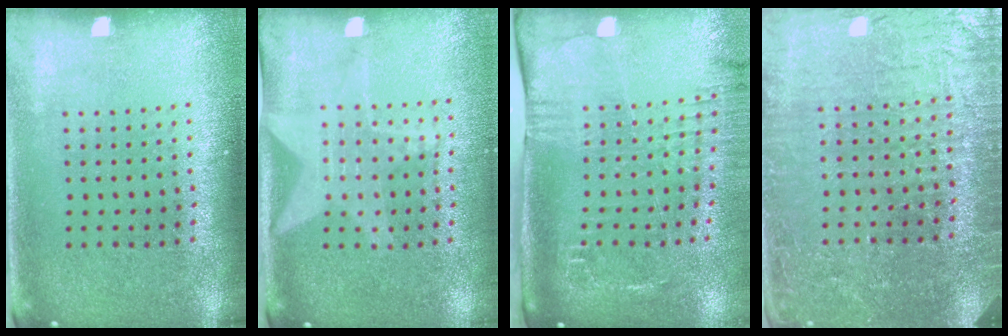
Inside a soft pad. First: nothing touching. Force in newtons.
{"total": 1.8, "press": 1.5, "slide": 1.1}
{"total": 2.6, "press": 2.1, "slide": 1.6}
{"total": 4.4, "press": 4.2, "slide": 1.4}